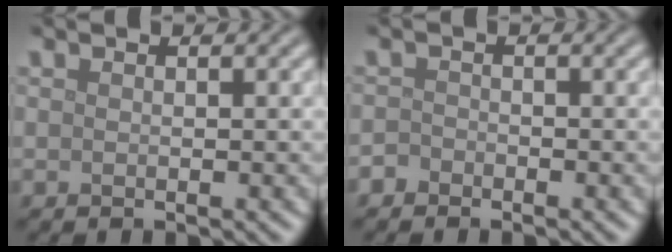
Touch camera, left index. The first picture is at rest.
{"total": 1.0, "force": [-0.8, 0.6, 0.0], "torque": [0.003, 0.002, -0.018]}